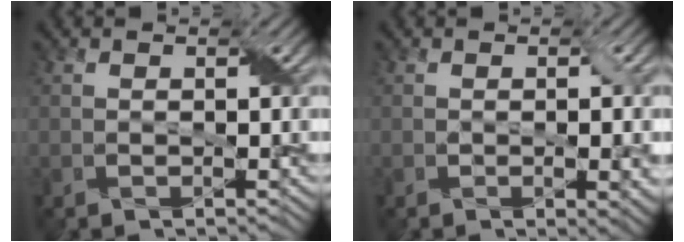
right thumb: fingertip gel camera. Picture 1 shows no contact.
{"total": 3.0, "force": [-0.4, 1.0, 2.8], "torque": [-0.040, -0.008, -0.001]}